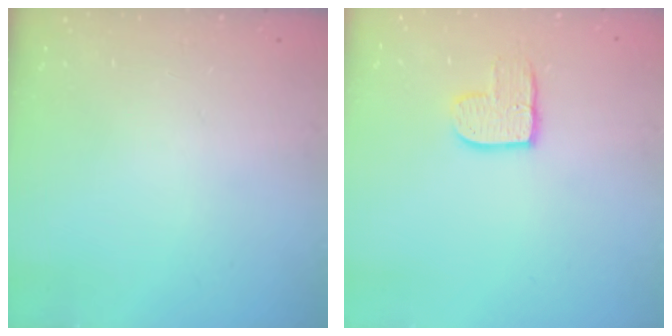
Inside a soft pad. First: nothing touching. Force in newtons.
{"total": 8.5, "press": 8.4, "slide": 0.5}